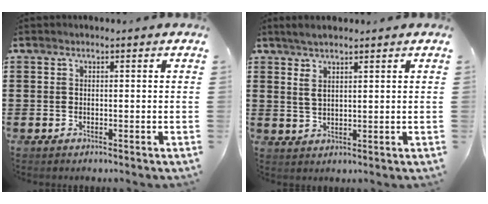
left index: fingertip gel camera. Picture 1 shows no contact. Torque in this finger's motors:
{"motor_torque": [1.47, -0.66, 0.28, 0.05]}